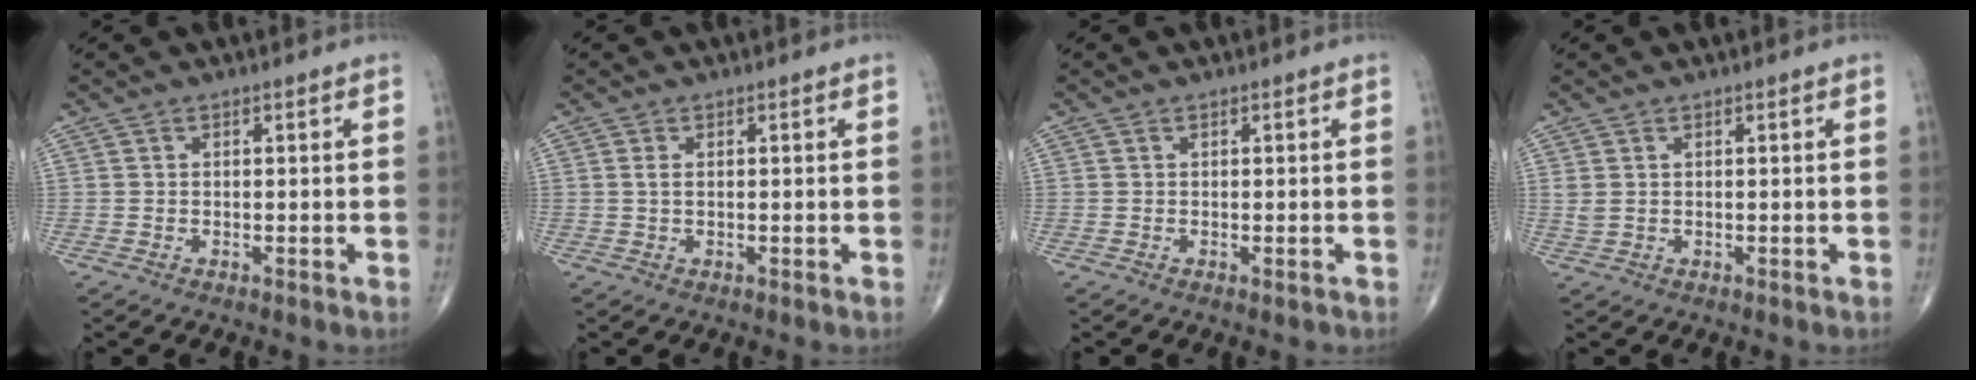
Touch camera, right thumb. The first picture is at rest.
{"total": 1.0, "force": [0.2, 0.5, 0.9], "torque": [-0.020, 0.004, 0.007]}
{"total": 0.7, "force": [-0.3, 0.3, 0.6], "torque": [-0.004, -0.002, -0.002]}
{"total": 1.6, "force": [0.6, 0.8, 1.2], "torque": [-0.032, 0.010, 0.020]}